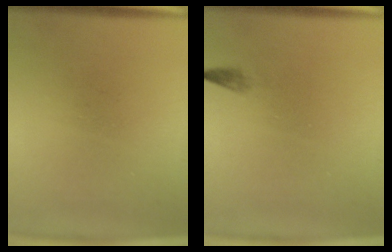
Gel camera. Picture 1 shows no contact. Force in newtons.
{"total": 0.7}